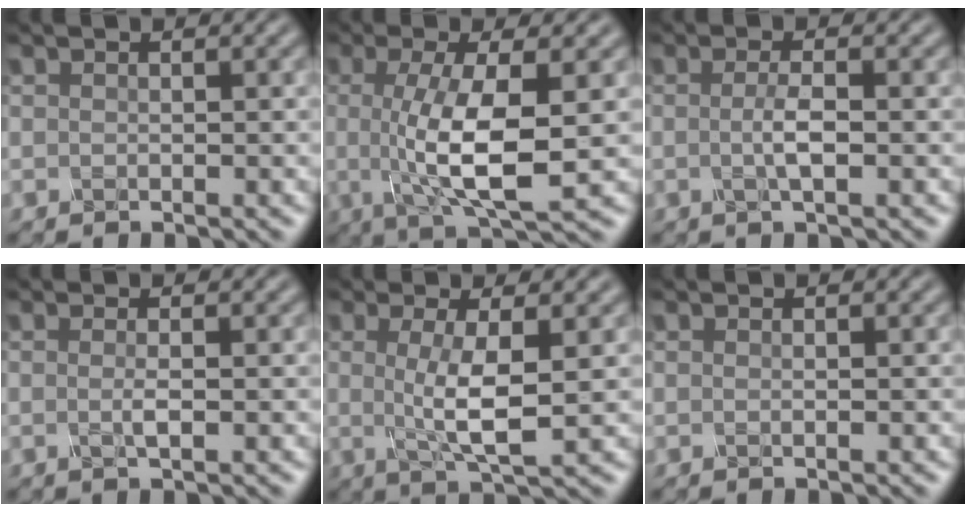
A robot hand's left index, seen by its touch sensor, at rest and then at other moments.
{"total": 7.6, "force": [-0.2, 2.1, 7.3], "torque": [-0.132, -0.007, -0.004]}
{"total": 2.1, "force": [-0.2, 0.4, 2.1], "torque": [-0.040, 0.000, -0.006]}
{"total": 1.3, "force": [-0.1, 0.3, 1.3], "torque": [-0.024, -0.002, -0.004]}
{"total": 4.9, "force": [0.3, 1.0, 4.8], "torque": [-0.090, -0.004, 0.005]}
{"total": 0.0}